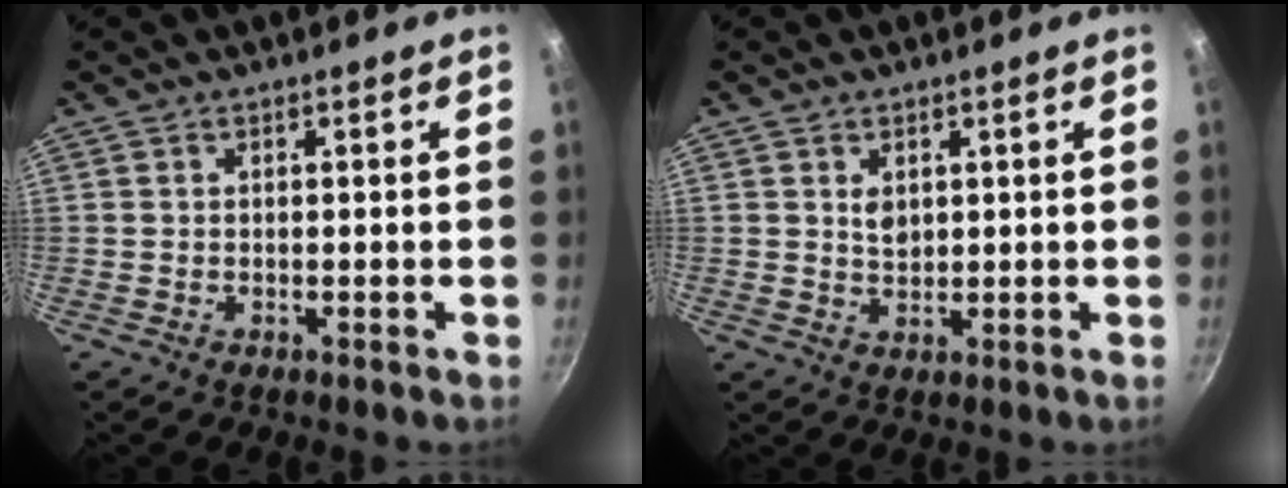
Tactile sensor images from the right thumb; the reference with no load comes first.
{"total": 2.8, "force": [1.0, 1.9, 1.8], "torque": [-0.019, -0.008, 0.022]}